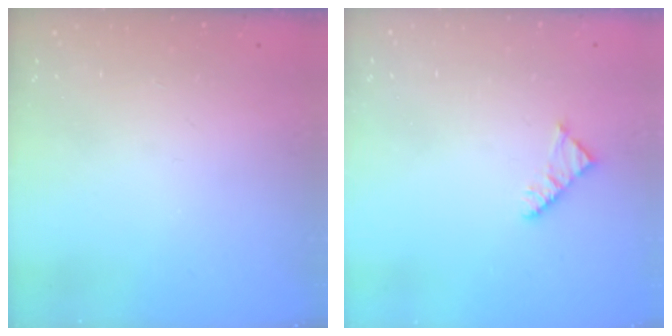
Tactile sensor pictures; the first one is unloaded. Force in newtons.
{"total": 2.3, "press": 2.3, "slide": 0.4}